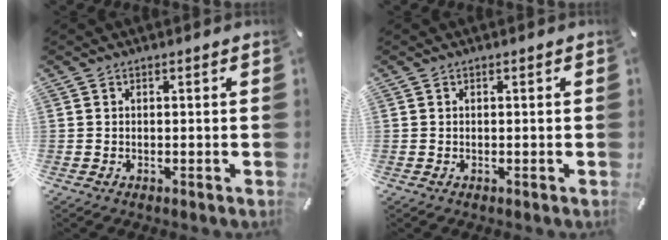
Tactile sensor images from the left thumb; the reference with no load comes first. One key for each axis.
{"total": 0.0}